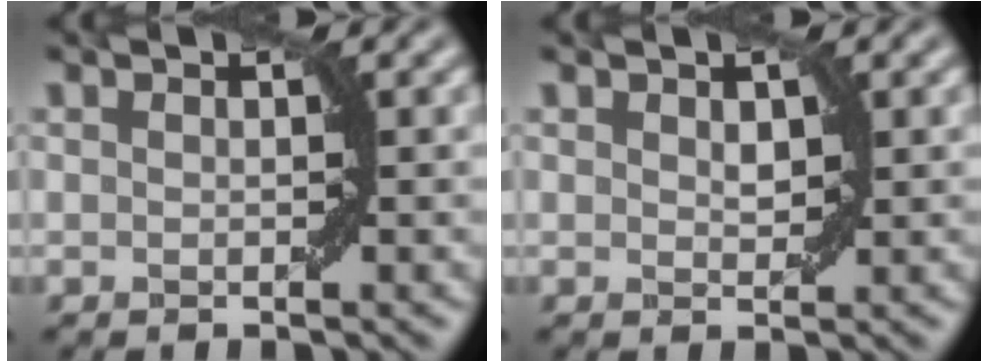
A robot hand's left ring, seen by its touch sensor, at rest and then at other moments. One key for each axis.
{"total": 1.1, "fx": 0.5, "fy": 0.7, "fz": 0.7, "tx": -0.012, "ty": -0.001, "tz": 0.012}